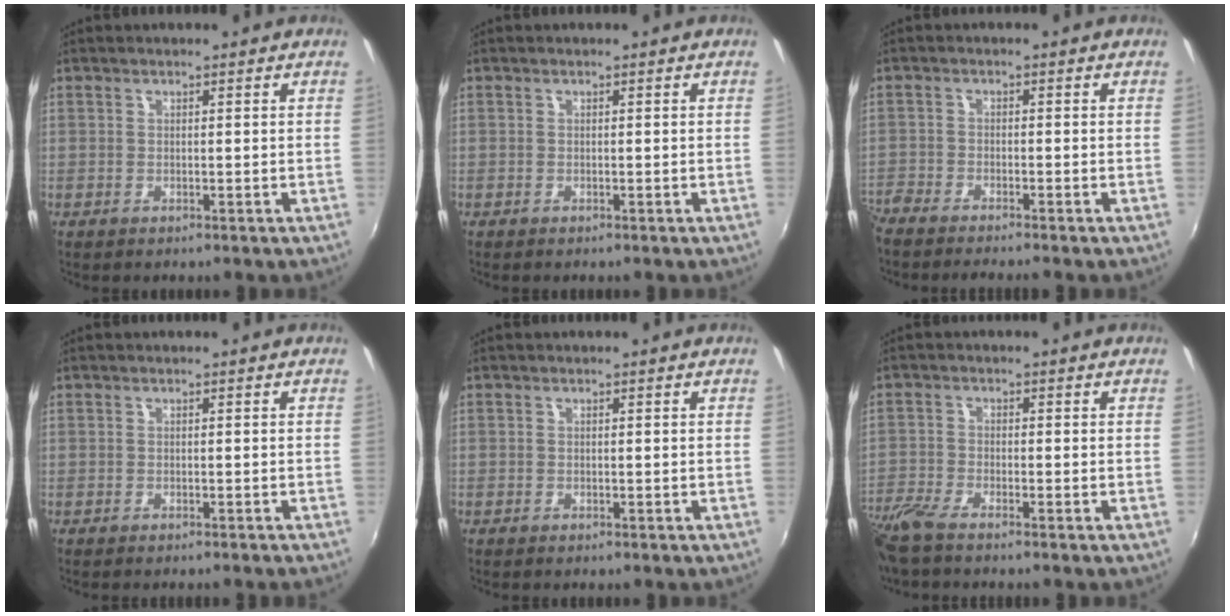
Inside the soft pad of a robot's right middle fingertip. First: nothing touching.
{"total": 0.0}
{"total": 6.7, "force": [-6.1, 0.7, 2.6], "torque": [-0.083, -0.026, -0.111]}
{"total": 1.1, "force": [-1.0, -0.1, 0.5], "torque": [-0.012, -0.005, -0.015]}
{"total": 0.7, "force": [-0.5, 0.4, -0.1], "torque": [-0.002, 0.002, -0.008]}
{"total": 7.7, "force": [-6.6, 1.0, 3.9], "torque": [-0.105, -0.027, -0.131]}